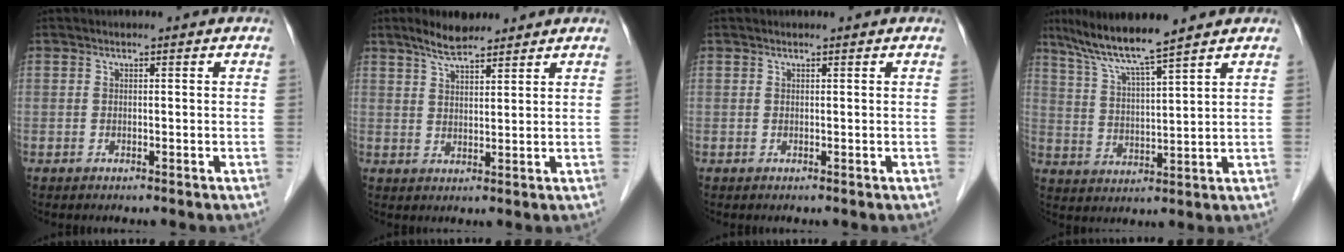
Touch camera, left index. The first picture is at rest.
{"total": 5.2, "force": [4.4, 1.3, 2.5], "torque": [-0.058, 0.012, 0.080]}
{"total": 0.0}
{"total": 9.4, "force": [7.8, -0.8, 5.3], "torque": [-0.099, 0.011, 0.143]}